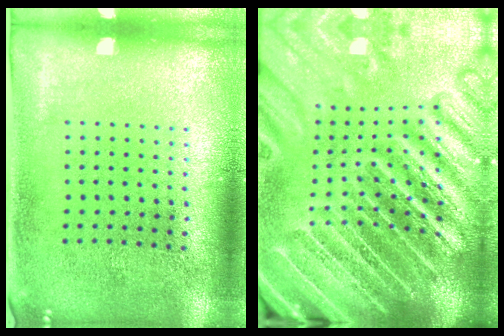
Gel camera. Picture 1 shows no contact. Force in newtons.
{"total": 5.7, "press": 4.9, "slide": 2.9}